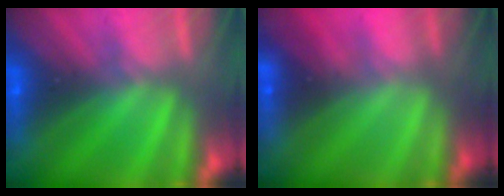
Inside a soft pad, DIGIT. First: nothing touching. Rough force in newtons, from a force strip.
{"total": 1.9}